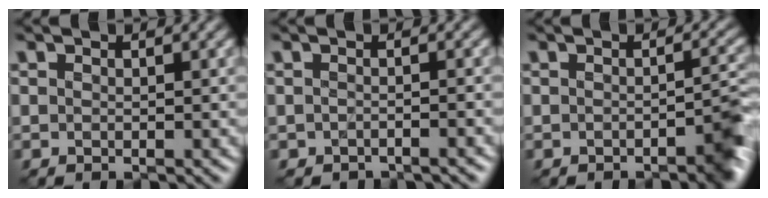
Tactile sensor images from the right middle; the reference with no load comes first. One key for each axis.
{"total": 0.9, "fx": -0.9, "fy": 0.1, "fz": 0.2, "tx": 0.000, "ty": -0.002, "tz": -0.022}
{"total": 3.5, "fx": -1.8, "fy": 1.2, "fz": 2.7, "tx": -0.025, "ty": 0.005, "tz": -0.037}